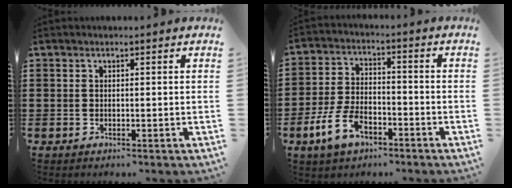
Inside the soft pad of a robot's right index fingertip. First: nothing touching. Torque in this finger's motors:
{"motor_torque": [2.14, 0.00, 0.76, 0.18]}